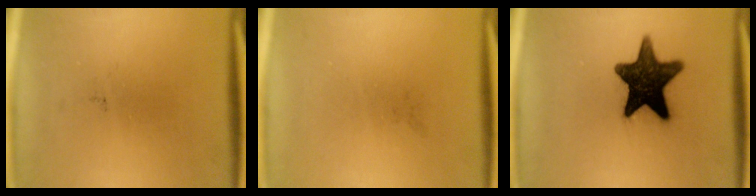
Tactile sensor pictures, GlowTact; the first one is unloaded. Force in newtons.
{"total": 0.0}
{"total": 14.4}